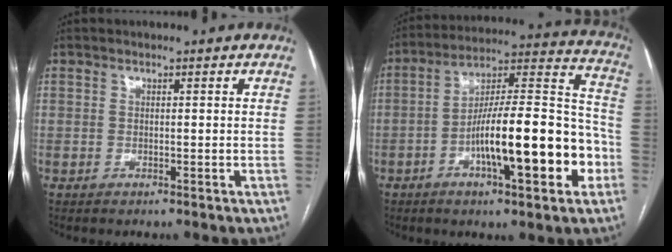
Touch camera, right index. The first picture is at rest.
{"total": 19.4, "force": [-6.3, 3.8, 17.9], "torque": [-0.276, 0.022, -0.094]}